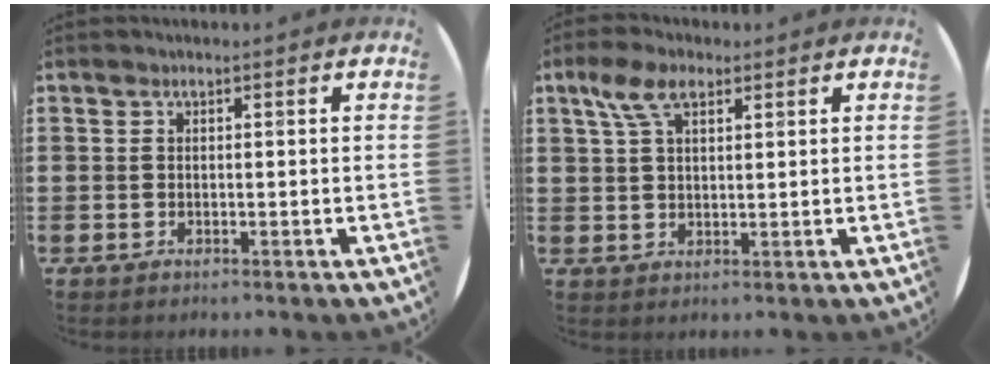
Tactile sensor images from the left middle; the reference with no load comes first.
{"total": 5.5, "force": [3.1, 2.5, 3.8], "torque": [-0.082, 0.011, 0.055]}